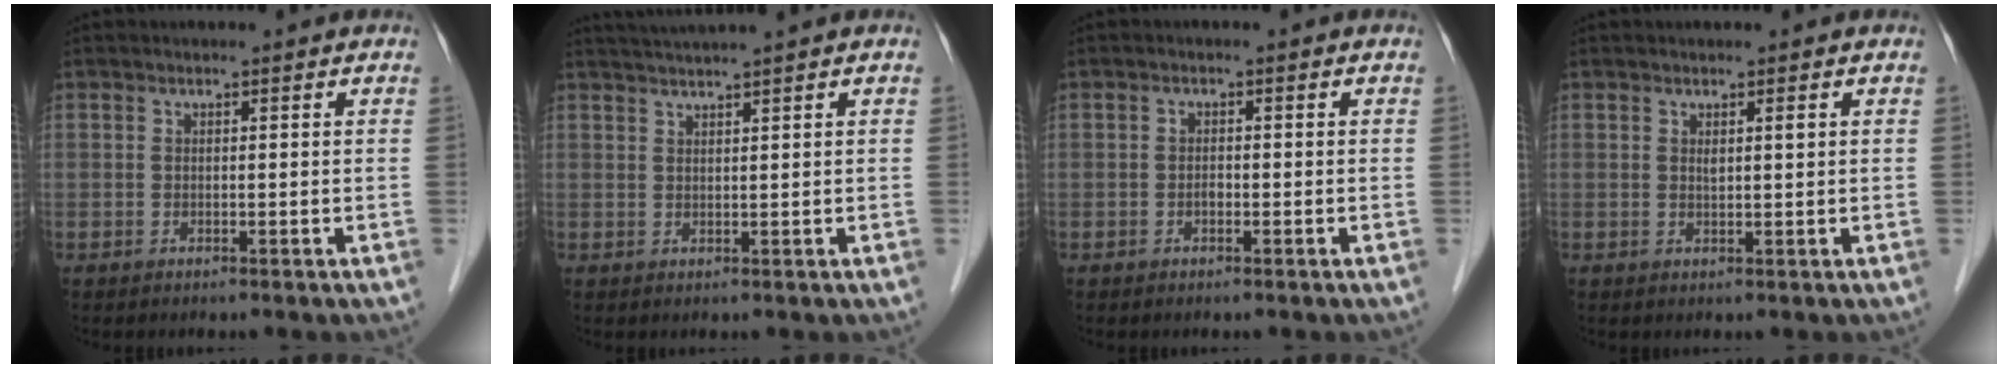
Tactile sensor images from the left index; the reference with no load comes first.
{"total": 3.9, "force": [3.4, -1.2, 1.6], "torque": [-0.023, 0.017, 0.064]}
{"total": 0.8, "force": [-0.5, 0.5, 0.5], "torque": [-0.008, 0.003, -0.011]}
{"total": 1.1, "force": [0.5, 0.0, 1.0], "torque": [-0.021, 0.001, 0.008]}